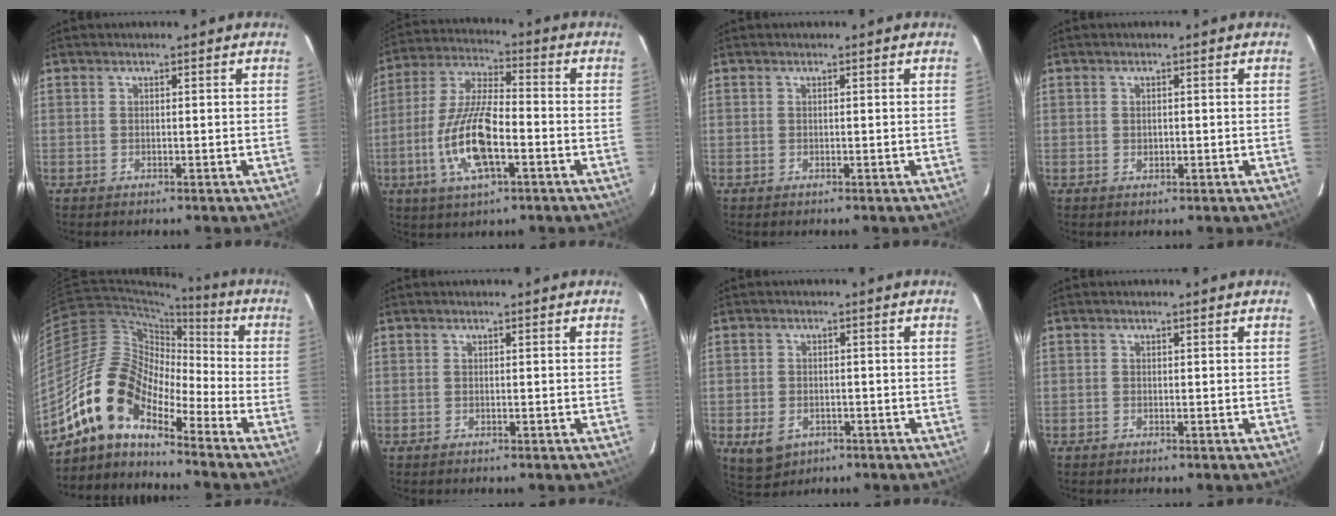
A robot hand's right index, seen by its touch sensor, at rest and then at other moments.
{"total": 14.3, "force": [-4.7, 4.6, 12.7], "torque": [-0.270, -0.007, -0.089]}
{"total": 0.0}
{"total": 0.9, "force": [-0.1, 0.8, 0.5], "torque": [-0.008, 0.000, 0.000]}
{"total": 13.5, "force": [-9.9, 5.3, 7.5], "torque": [-0.125, 0.013, -0.207]}
{"total": 0.0}
{"total": 6.2, "force": [-2.6, 4.6, 3.2], "torque": [-0.074, -0.006, -0.033]}
{"total": 0.0}